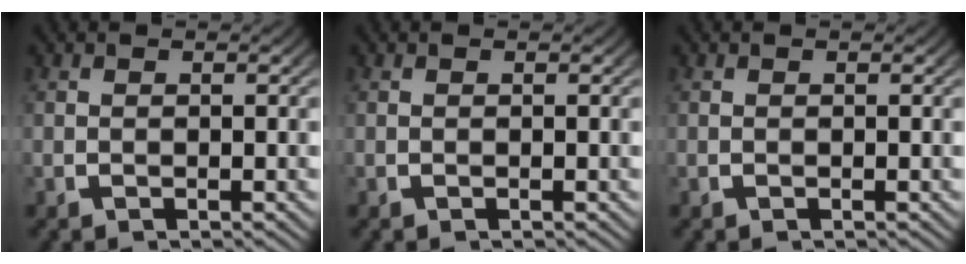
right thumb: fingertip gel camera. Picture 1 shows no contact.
{"total": 0.0}
{"total": 0.0}